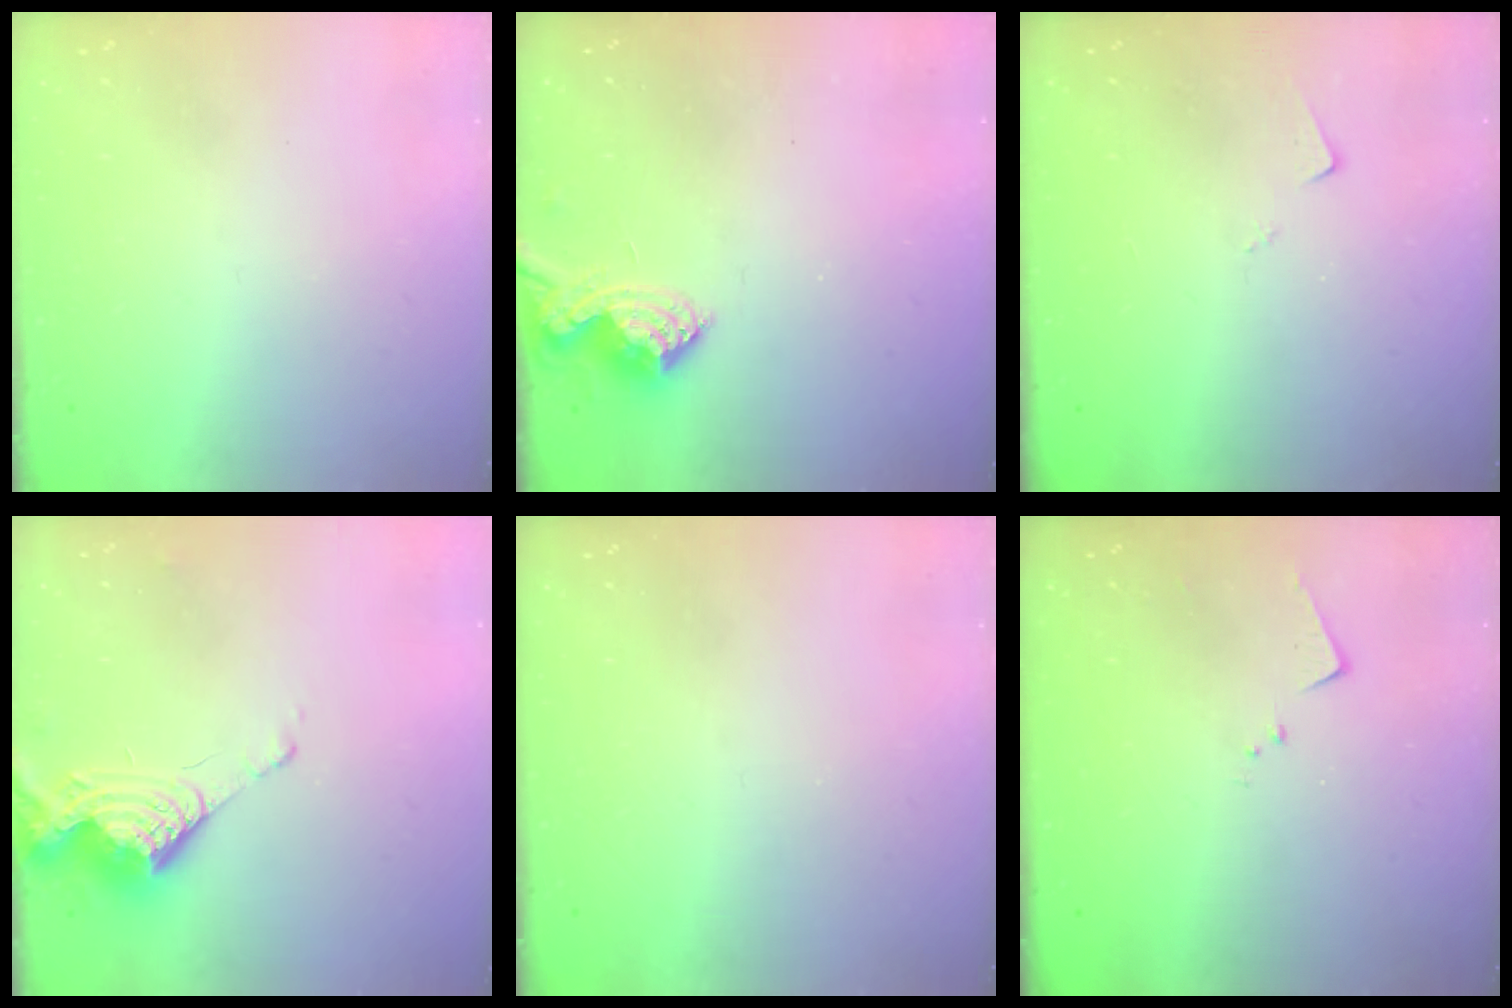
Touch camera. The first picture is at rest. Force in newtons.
{"total": 8.5, "press": 8.5, "slide": 0.2}
{"total": 5.5, "press": 5.5, "slide": 0.6}
{"total": 9.5, "press": 9.5, "slide": 0.3}
{"total": 0.0}
{"total": 4.8, "press": 4.7, "slide": 0.6}